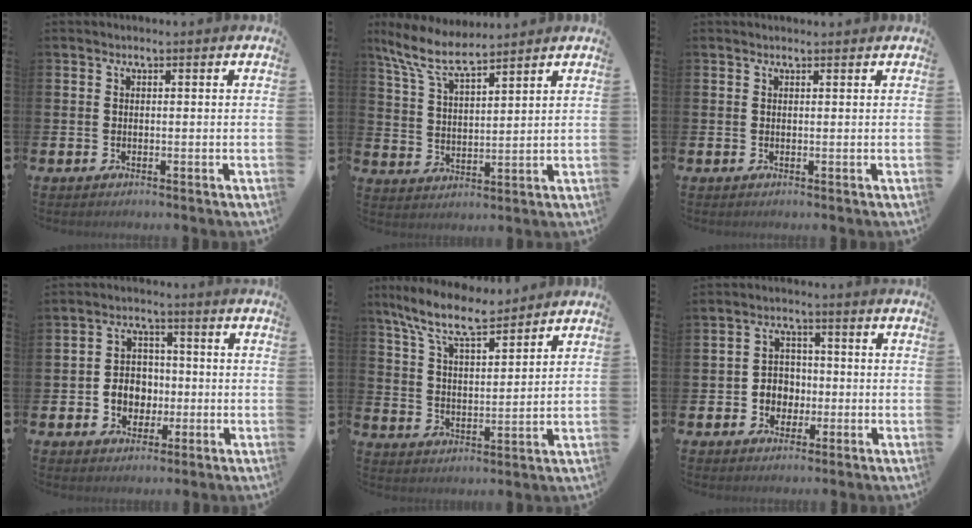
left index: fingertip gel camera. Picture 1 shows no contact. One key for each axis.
{"total": 7.6, "fx": 6.7, "fy": 1.5, "fz": 3.3, "tx": -0.091, "ty": -0.025, "tz": 0.120}
{"total": 0.6, "fx": 0.6, "fy": 0.0, "fz": 0.1, "tx": 0.012, "ty": -0.005, "tz": 0.007}
{"total": 4.6, "fx": -0.7, "fy": 4.2, "fz": 1.7, "tx": -0.024, "ty": 0.001, "tz": -0.023}
{"total": 9.3, "fx": 8.2, "fy": 1.8, "fz": 3.9, "tx": -0.104, "ty": -0.040, "tz": 0.149}
{"total": 3.7, "fx": -0.6, "fy": 3.5, "fz": 1.1, "tx": -0.020, "ty": 0.001, "tz": -0.022}